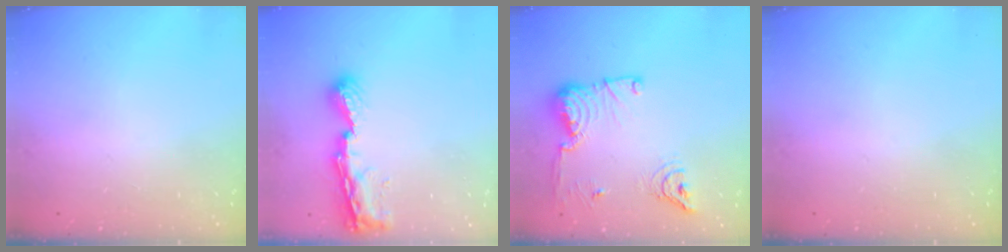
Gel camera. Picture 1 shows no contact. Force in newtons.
{"total": 8.4, "press": 8.4, "slide": 1.1}
{"total": 14.7, "press": 14.6, "slide": 2.1}
{"total": 0.0}